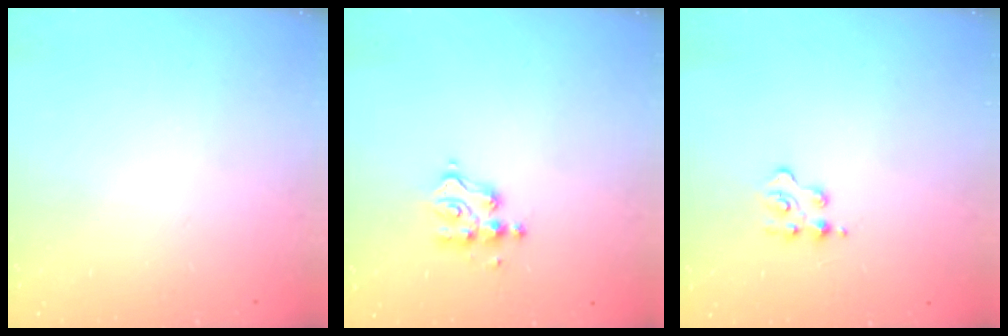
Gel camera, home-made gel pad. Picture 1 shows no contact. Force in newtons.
{"total": 4.9, "press": 4.8, "slide": 0.5}
{"total": 3.0, "press": 3.0, "slide": 0.4}